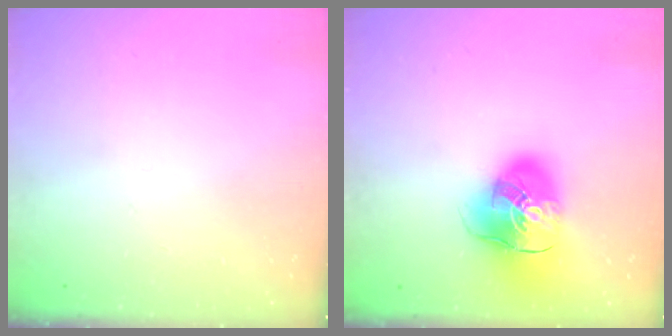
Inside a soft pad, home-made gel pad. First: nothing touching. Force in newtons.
{"total": 18.6, "press": 18.3, "slide": 3.1}